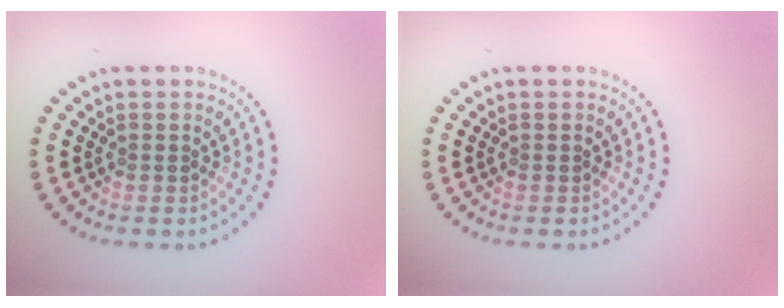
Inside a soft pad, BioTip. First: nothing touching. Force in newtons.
{"total": 0.0}